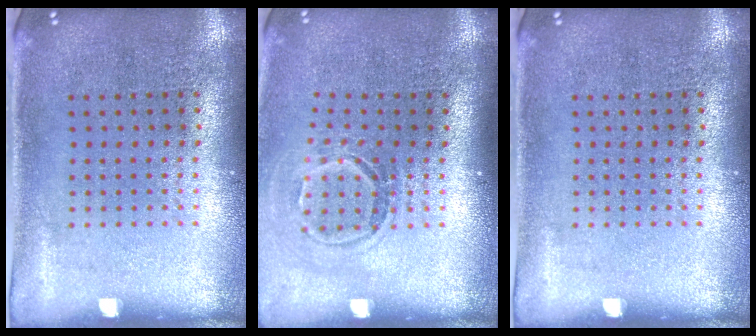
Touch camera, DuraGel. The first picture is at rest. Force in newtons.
{"total": 1.6, "press": 1.1, "slide": 1.1}
{"total": 0.0}